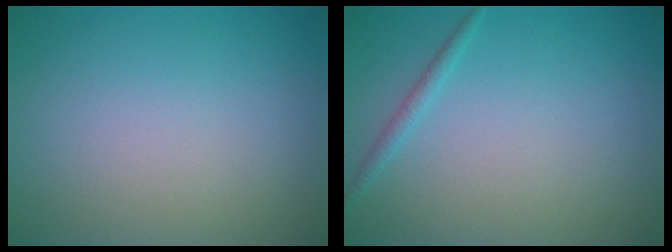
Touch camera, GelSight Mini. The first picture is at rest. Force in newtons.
{"total": 1.1, "press": 1.0, "slide": 0.1}